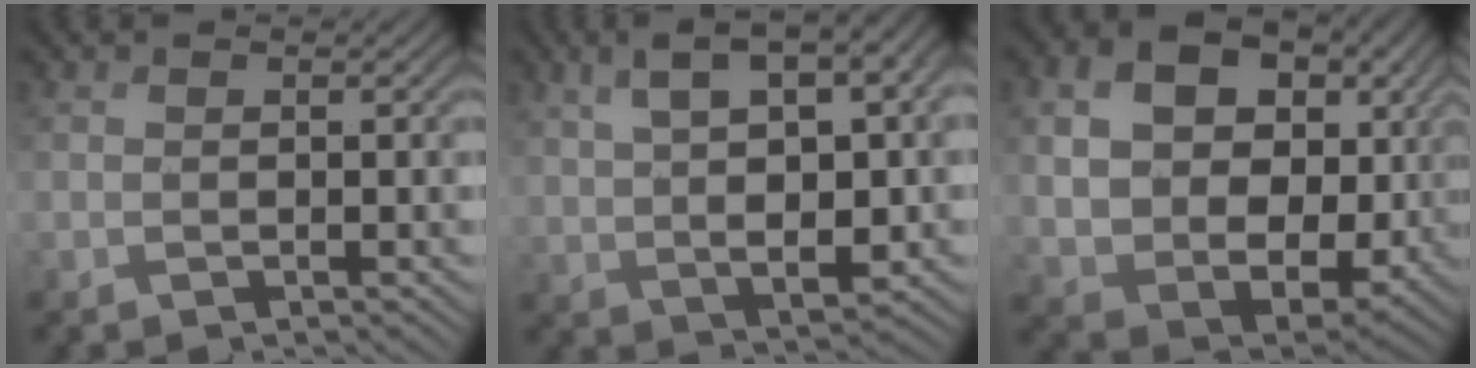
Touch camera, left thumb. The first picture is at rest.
{"total": 12.4, "force": [2.8, 5.5, 10.8], "torque": [-0.197, -0.002, 0.053]}
{"total": 13.8, "force": [2.6, 10.5, 8.6], "torque": [-0.191, -0.018, 0.062]}